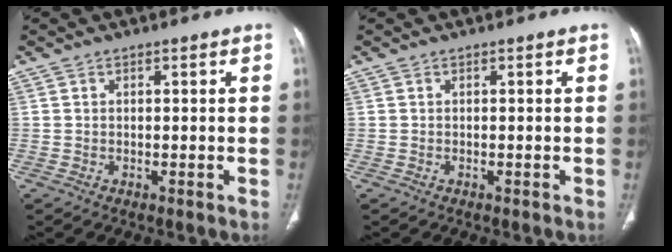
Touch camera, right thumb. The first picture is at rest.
{"total": 0.0}